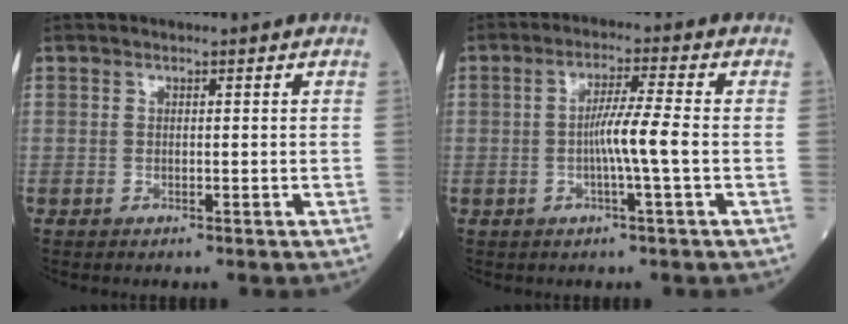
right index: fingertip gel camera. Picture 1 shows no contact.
{"total": 5.5, "force": [-0.8, -0.8, 5.4], "torque": [-0.097, 0.004, -0.018]}